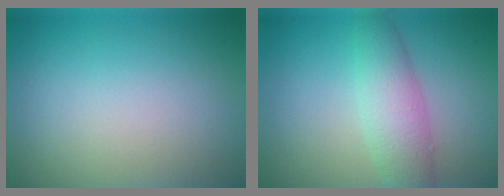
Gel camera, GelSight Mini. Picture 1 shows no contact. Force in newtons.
{"total": 4.3, "press": 4.3, "slide": 0.1}